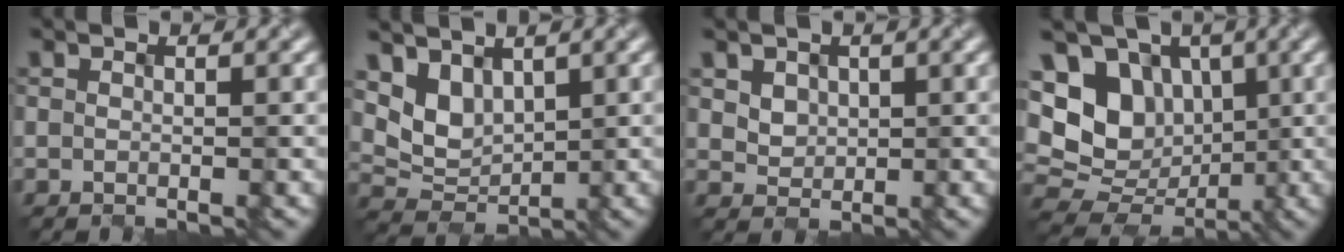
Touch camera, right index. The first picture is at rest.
{"total": 3.8, "force": [2.1, 2.4, 2.1], "torque": [-0.046, -0.007, 0.039]}
{"total": 3.0, "force": [1.4, 2.3, 1.1], "torque": [-0.039, 0.011, 0.033]}
{"total": 11.6, "force": [2.2, 9.4, 6.3], "torque": [-0.122, 0.029, 0.023]}